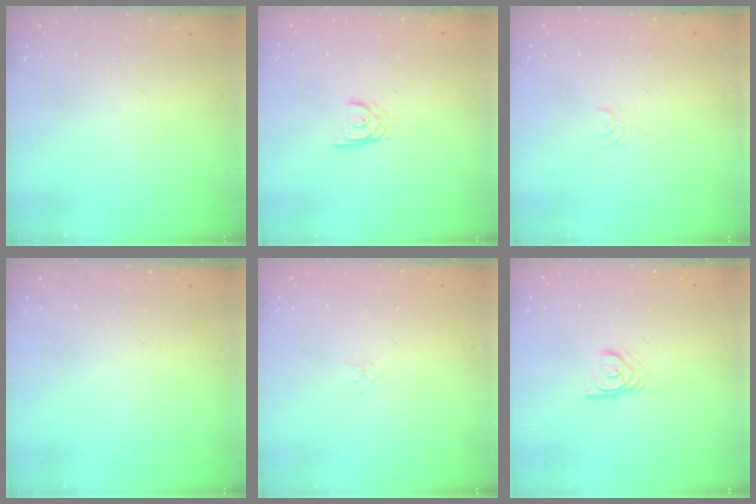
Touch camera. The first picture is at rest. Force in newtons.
{"total": 2.2, "press": 2.2, "slide": 0.2}
{"total": 1.7, "press": 1.7, "slide": 0.2}
{"total": 0.0}
{"total": 1.9, "press": 1.9, "slide": 0.3}
{"total": 2.9, "press": 2.9, "slide": 0.1}